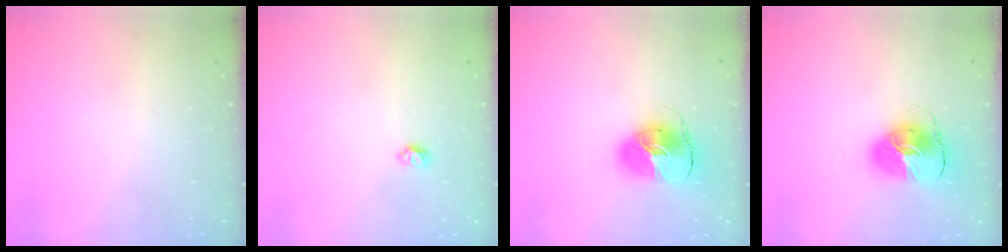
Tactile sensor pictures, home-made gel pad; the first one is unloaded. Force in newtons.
{"total": 4.0, "press": 3.9, "slide": 0.6}
{"total": 9.3, "press": 9.2, "slide": 1.3}
{"total": 9.3, "press": 9.2, "slide": 1.3}